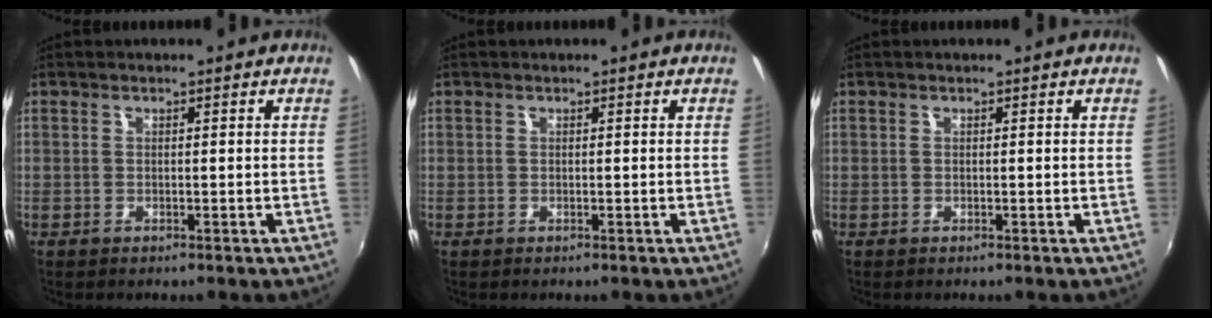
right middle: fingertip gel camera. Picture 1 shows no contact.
{"total": 0.0}
{"total": 0.0}